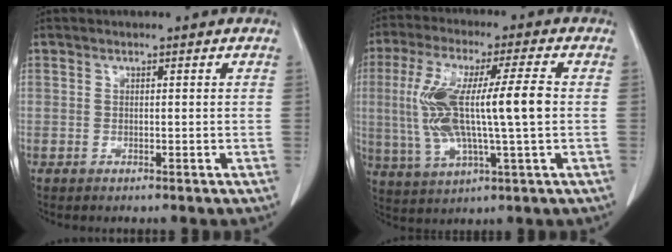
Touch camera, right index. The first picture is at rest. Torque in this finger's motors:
{"motor_torque": [0.85, -0.03, 0.49, 0.21]}